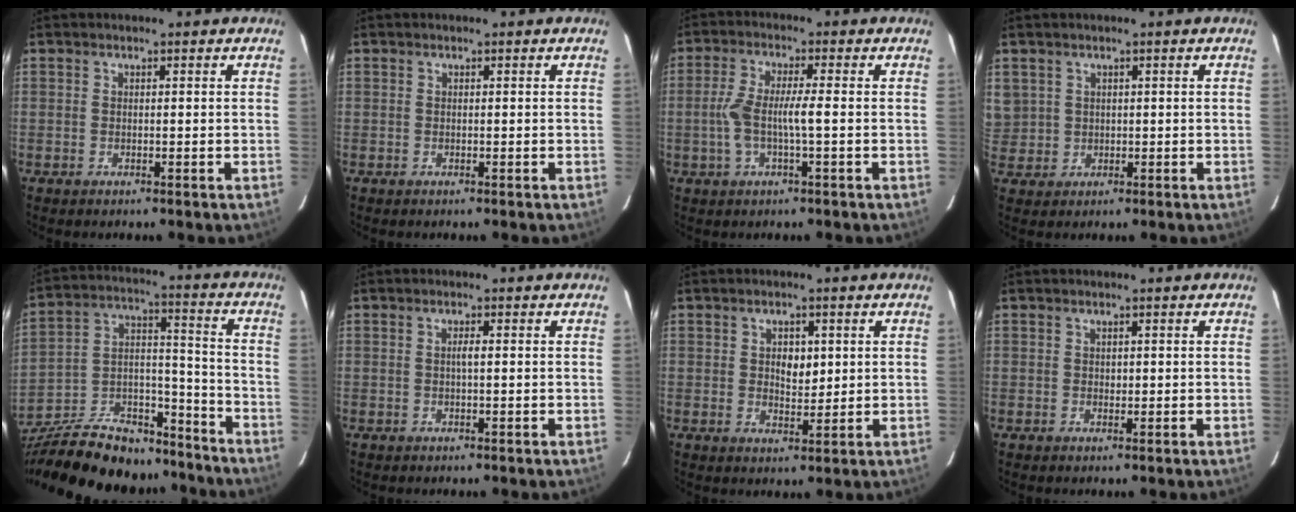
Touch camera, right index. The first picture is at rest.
{"total": 0.0}
{"total": 5.9, "force": [-0.7, 0.6, 5.8], "torque": [-0.126, 0.007, -0.015]}
{"total": 5.0, "force": [1.8, 4.6, 0.6], "torque": [-0.023, 0.011, 0.048]}
{"total": 22.5, "force": [-19.9, 6.4, 8.2], "torque": [-0.165, 0.014, -0.322]}
{"total": 1.1, "force": [0.0, 0.0, 1.1], "torque": [-0.022, 0.001, -0.001]}
{"total": 3.7, "force": [0.8, 2.1, 2.9], "torque": [-0.043, -0.002, 0.017]}
{"total": 0.6, "force": [0.1, 0.5, 0.4], "torque": [-0.006, 0.001, 0.001]}